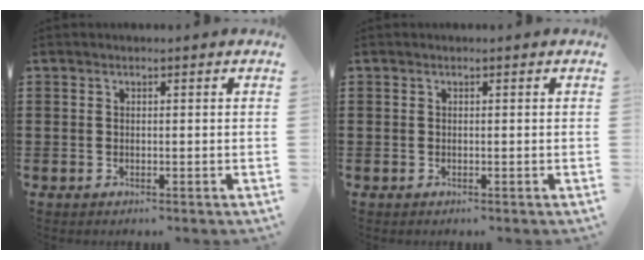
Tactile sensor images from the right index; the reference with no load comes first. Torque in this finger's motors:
{"motor_torque": [-0.01, 0.00, 0.01, -0.01]}